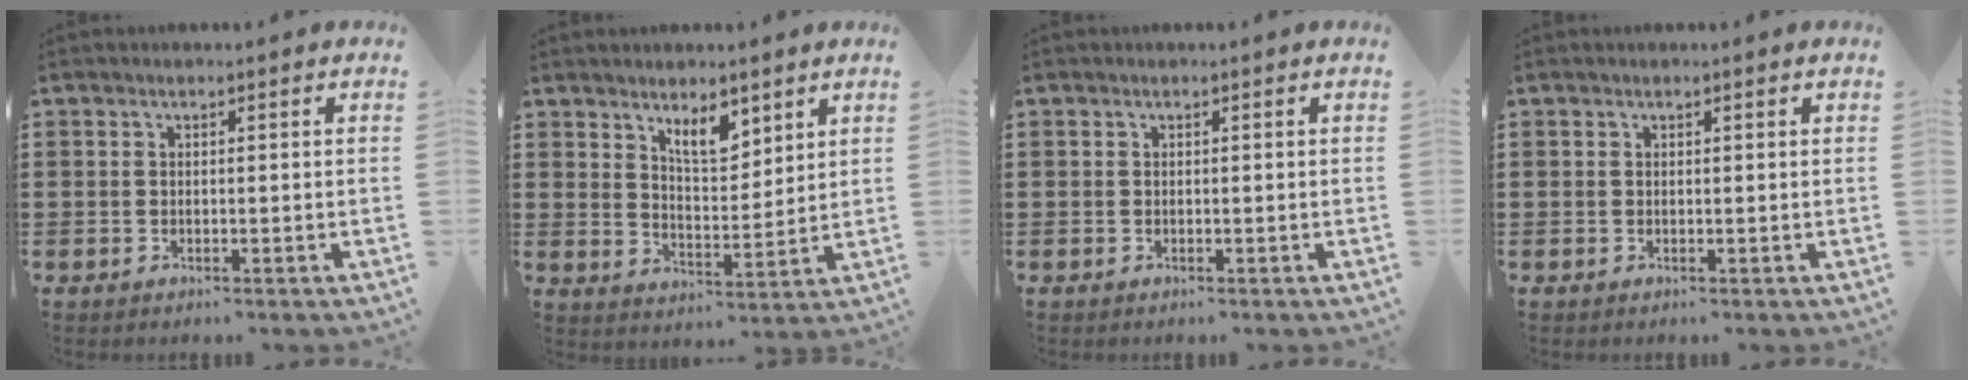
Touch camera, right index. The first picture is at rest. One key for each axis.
{"total": 6.3, "fx": 4.6, "fy": 2.5, "fz": 3.4, "tx": -0.055, "ty": -0.016, "tz": 0.080}
{"total": 0.0}
{"total": 0.0}